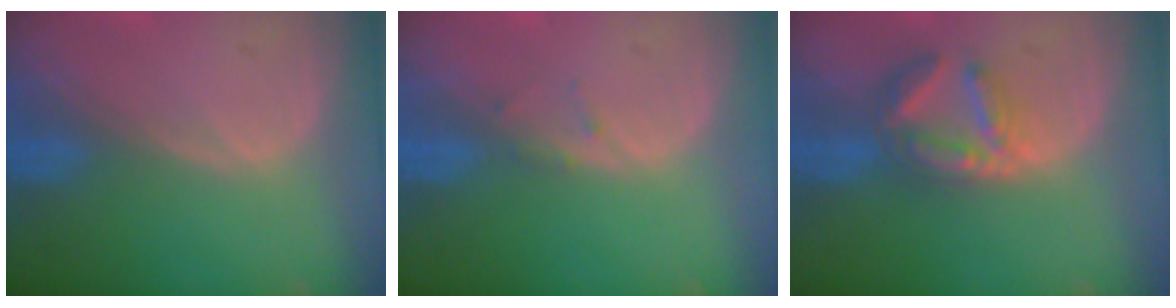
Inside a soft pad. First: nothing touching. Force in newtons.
{"total": 0.8, "press": 0.8, "slide": 0.2}
{"total": 6.5, "press": 5.9, "slide": 2.8}